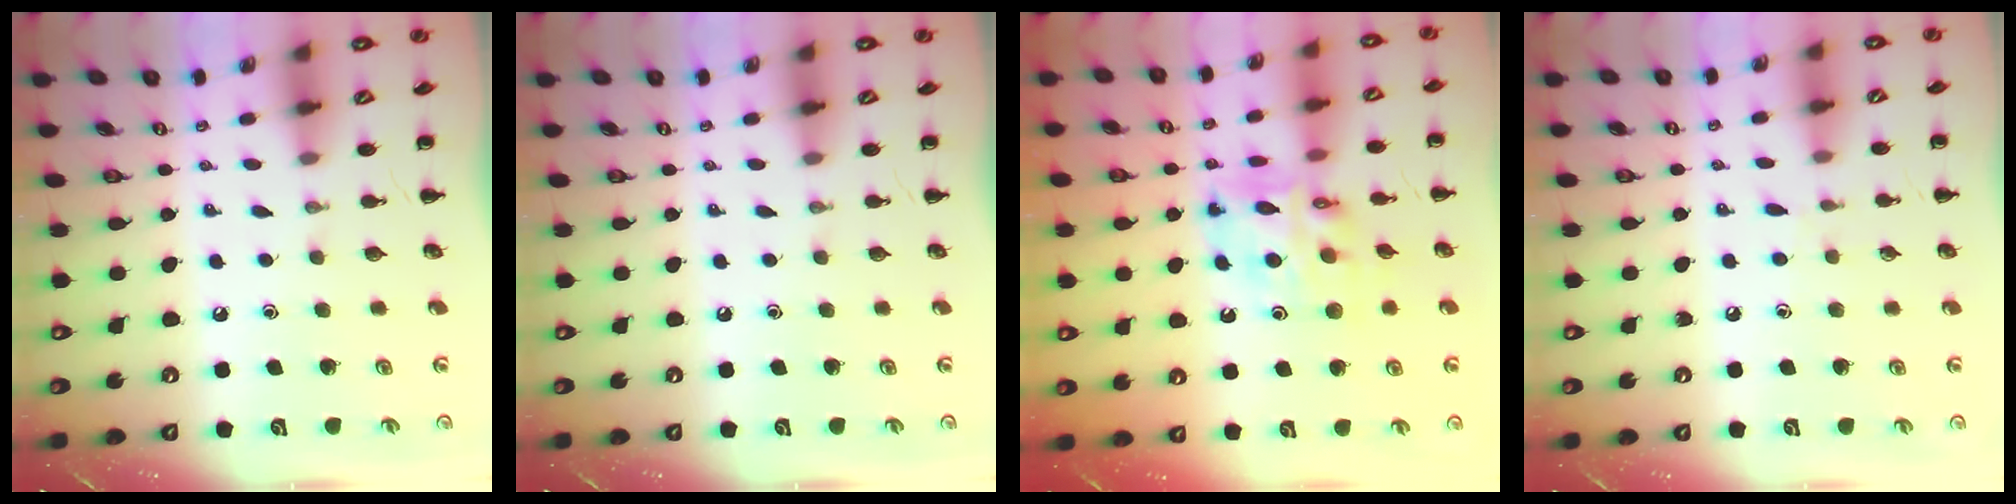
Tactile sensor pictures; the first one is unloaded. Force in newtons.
{"total": 0.0}
{"total": 11.3, "press": 11.0, "slide": 2.7}
{"total": 3.9, "press": 3.4, "slide": 1.9}